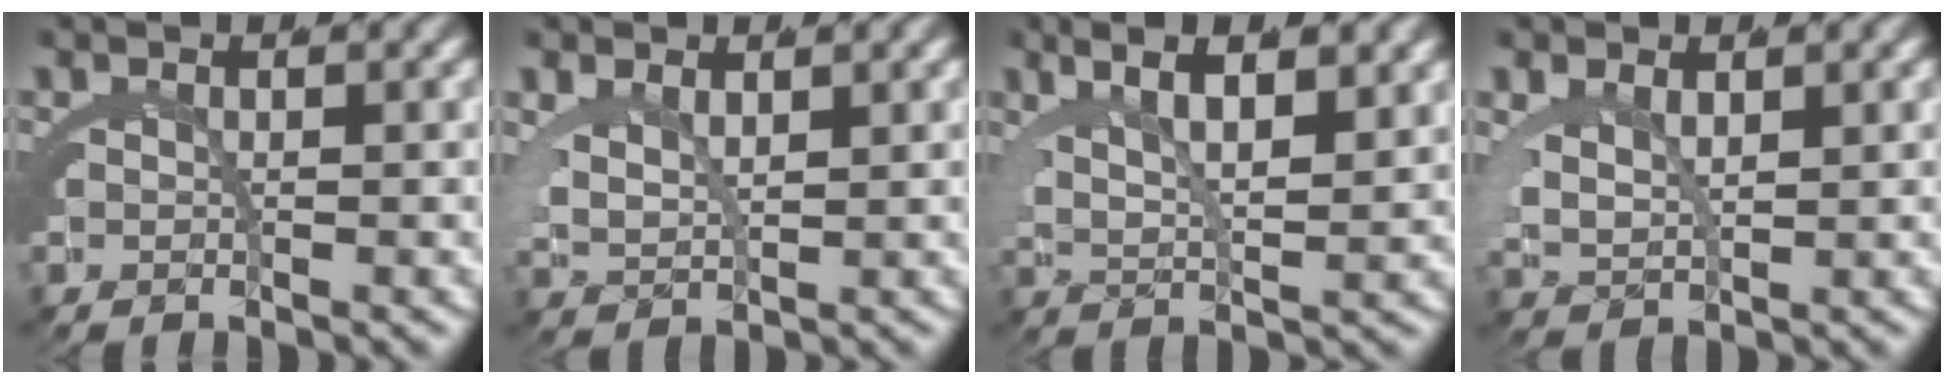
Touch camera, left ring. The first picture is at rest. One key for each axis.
{"total": 3.0, "fx": 1.6, "fy": 1.8, "fz": 1.8, "tx": -0.056, "ty": -0.015, "tz": 0.043}
{"total": 6.8, "fx": 3.4, "fy": 3.2, "fz": 4.8, "tx": -0.074, "ty": 0.013, "tz": 0.050}
{"total": 3.2, "fx": 1.4, "fy": 2.0, "fz": 2.0, "tx": -0.061, "ty": -0.014, "tz": 0.040}